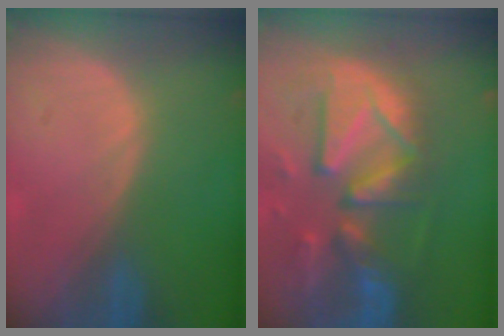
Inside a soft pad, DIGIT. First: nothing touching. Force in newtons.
{"total": 13.2, "press": 11.4, "slide": 6.6}